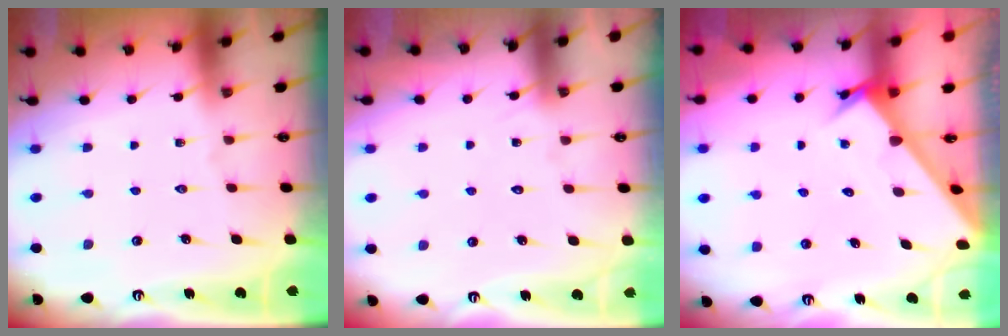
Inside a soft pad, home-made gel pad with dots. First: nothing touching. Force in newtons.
{"total": 6.2, "press": 6.2, "slide": 0.4}
{"total": 2.9, "press": 2.9, "slide": 0.1}